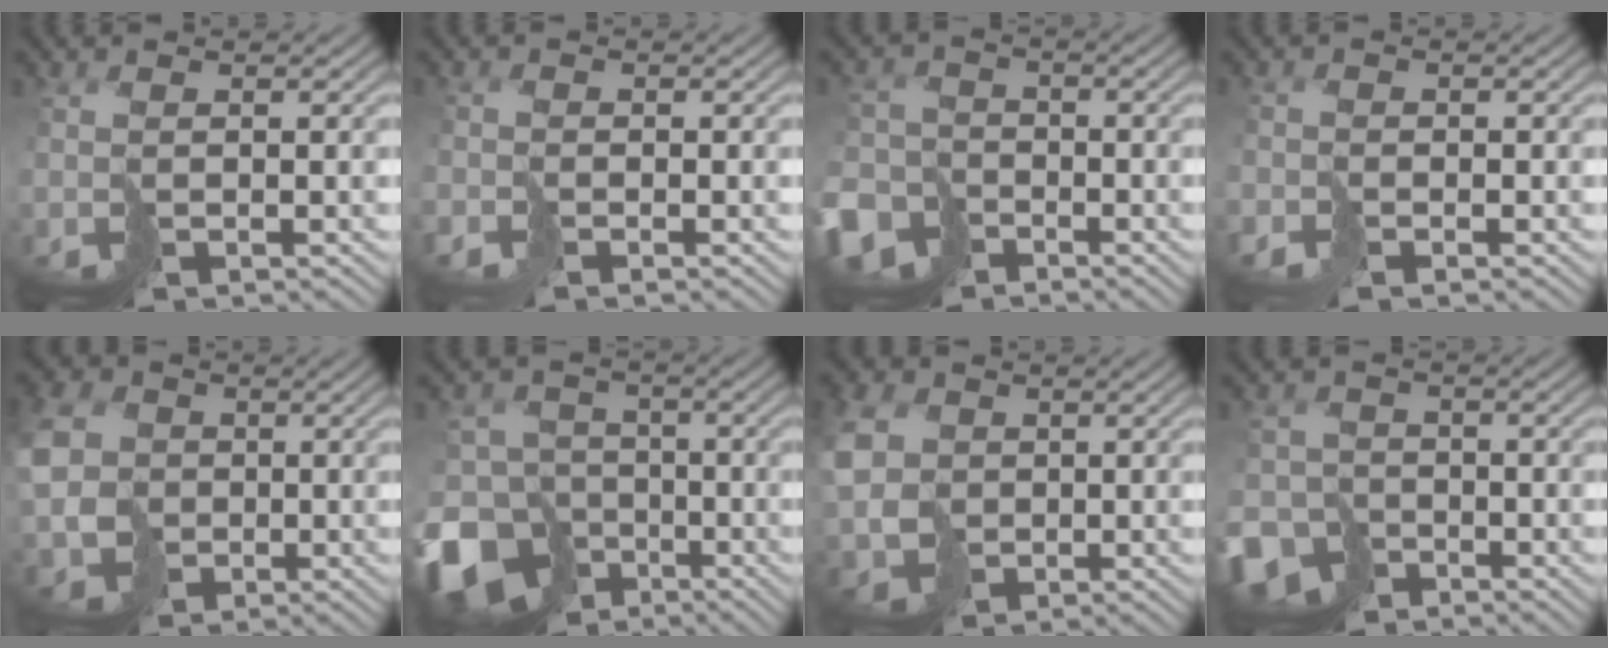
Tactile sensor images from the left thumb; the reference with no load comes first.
{"total": 1.6, "force": [-1.4, 0.7, 0.5], "torque": [-0.013, -0.007, -0.033]}
{"total": 8.0, "force": [-5.0, 5.8, 2.3], "torque": [-0.066, -0.032, -0.096]}
{"total": 1.9, "force": [-1.5, 0.9, 0.5], "torque": [-0.012, -0.008, -0.037]}
{"total": 8.4, "force": [0.3, 7.5, 3.7], "torque": [-0.112, -0.002, 0.004]}
{"total": 15.9, "force": [-8.6, 12.1, 5.6], "torque": [-0.153, -0.060, -0.138]}
{"total": 7.4, "force": [1.3, 6.5, 3.5], "torque": [-0.109, 0.004, 0.024]}
{"total": 6.9, "force": [-4.6, 5.0, 1.2], "torque": [-0.022, -0.025, -0.088]}